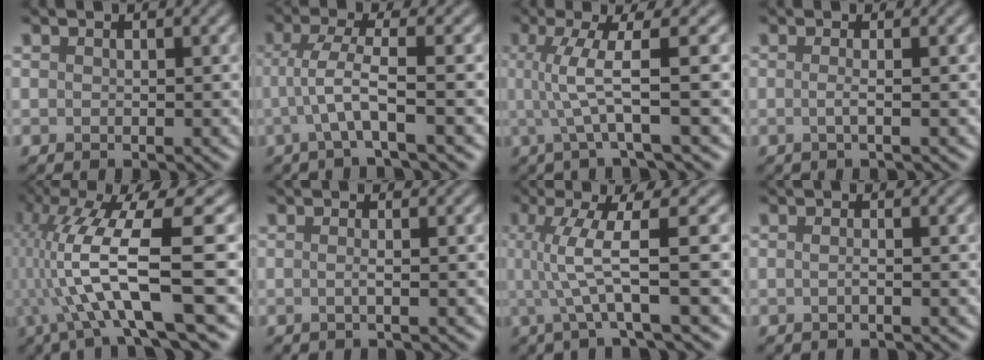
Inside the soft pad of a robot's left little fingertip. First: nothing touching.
{"total": 3.5, "force": [-0.8, 0.5, 3.4], "torque": [-0.067, 0.002, -0.015]}
{"total": 4.9, "force": [-0.2, 0.6, 4.8], "torque": [-0.090, 0.003, -0.002]}
{"total": 1.5, "force": [-0.5, 0.5, 1.3], "torque": [-0.017, -0.004, -0.020]}
{"total": 12.0, "force": [-0.9, 2.4, 11.7], "torque": [-0.207, 0.012, -0.009]}
{"total": 1.1, "force": [-0.4, 0.4, 1.0], "torque": [-0.012, -0.004, -0.017]}
{"total": 5.4, "force": [0.0, 0.7, 5.4], "torque": [-0.100, 0.004, 0.001]}
{"total": 0.9, "force": [-0.6, 0.2, 0.6], "torque": [-0.008, -0.002, -0.014]}